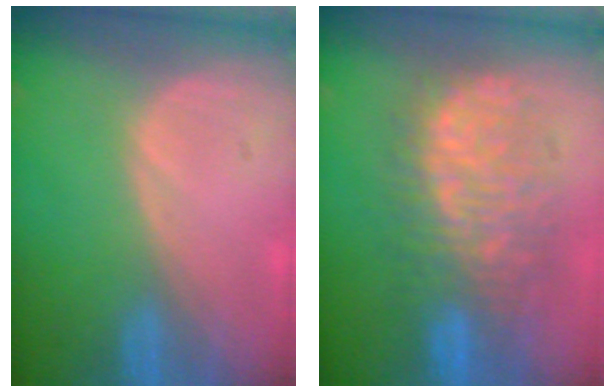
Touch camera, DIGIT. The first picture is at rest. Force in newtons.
{"total": 10.5, "press": 10.4, "slide": 1.2}